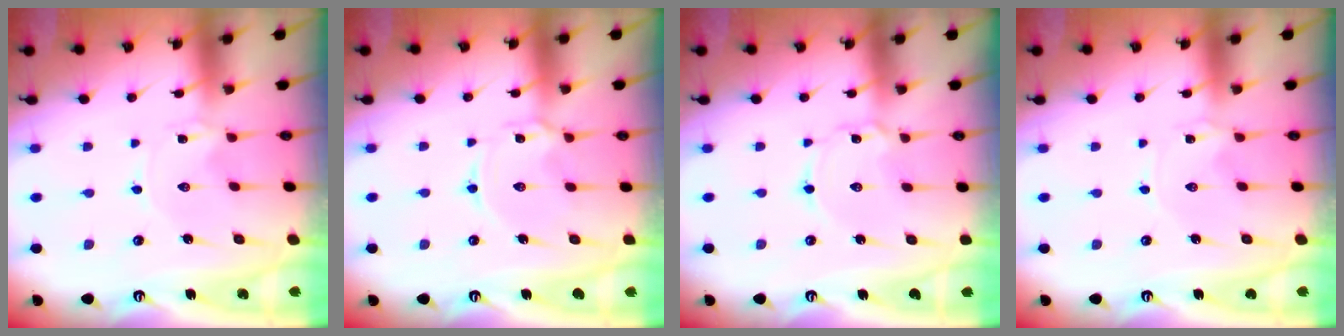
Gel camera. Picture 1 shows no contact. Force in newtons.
{"total": 2.6, "press": 2.5, "slide": 0.3}
{"total": 2.4, "press": 2.4, "slide": 0.1}
{"total": 1.2, "press": 1.2, "slide": 0.3}